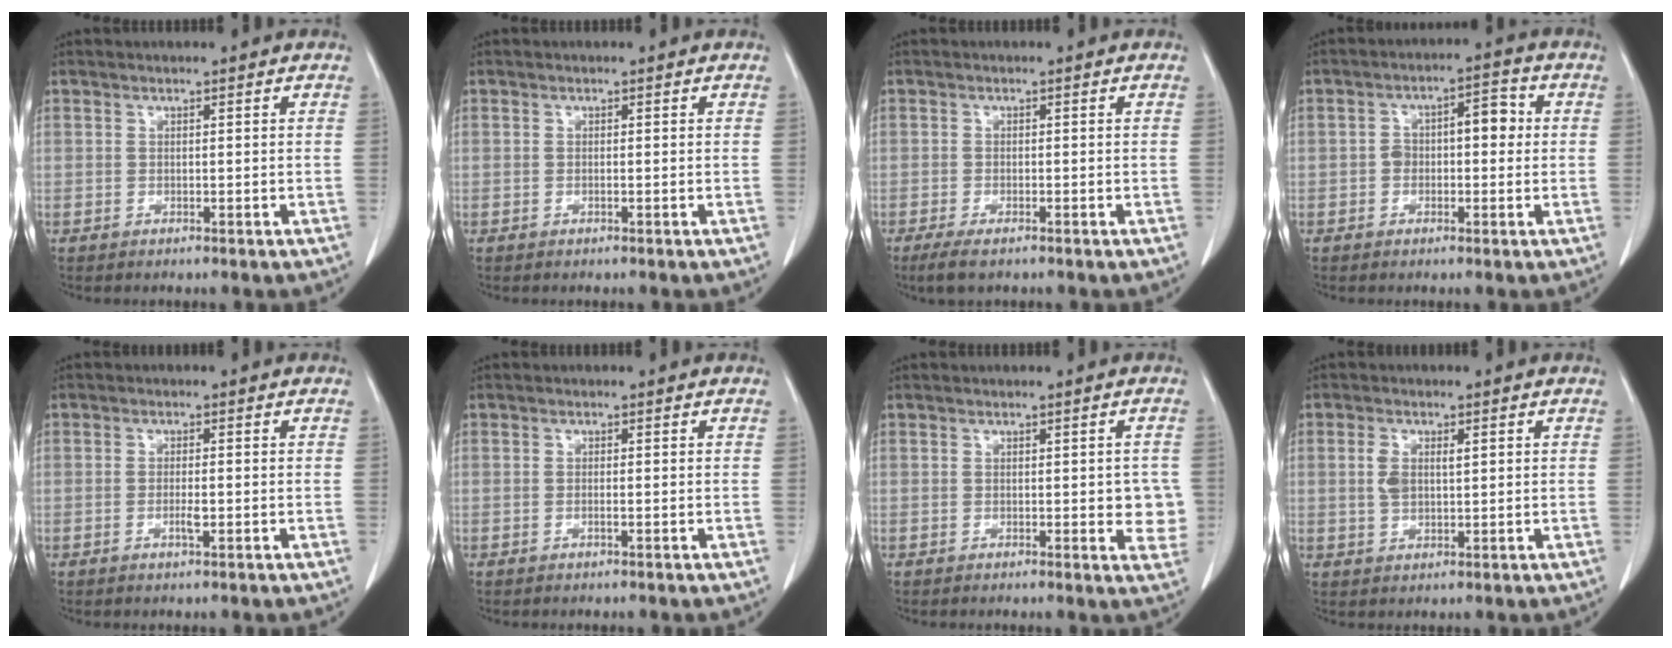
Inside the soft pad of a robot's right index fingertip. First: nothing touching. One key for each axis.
{"total": 0.0}
{"total": 3.3, "fx": -2.3, "fy": 1.0, "fz": 2.1, "tx": -0.044, "ty": -0.008, "tz": -0.036}
{"total": 6.0, "fx": 0.2, "fy": 3.0, "fz": 5.1, "tx": -0.084, "ty": 0.038, "tz": 0.004}
{"total": 1.9, "fx": -0.6, "fy": 0.0, "fz": 1.7, "tx": -0.036, "ty": -0.002, "tz": -0.009}
{"total": 0.7, "fx": -0.2, "fy": -0.2, "fz": 0.6, "tx": -0.015, "ty": 0.000, "tz": -0.002}
{"total": 4.3, "fx": -0.1, "fy": 1.7, "fz": 3.9, "tx": -0.028, "ty": -0.003, "tz": -0.002}
{"total": 4.0, "fx": 0.8, "fy": 1.9, "fz": 3.4, "tx": -0.075, "ty": 0.010, "tz": 0.021}